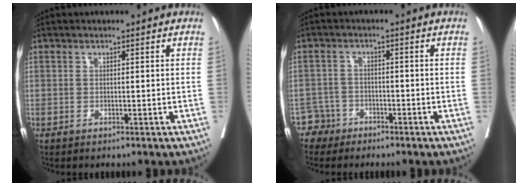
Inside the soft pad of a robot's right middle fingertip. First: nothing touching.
{"total": 3.2, "force": [-2.4, 1.9, -1.0], "torque": [0.016, 0.008, -0.048]}